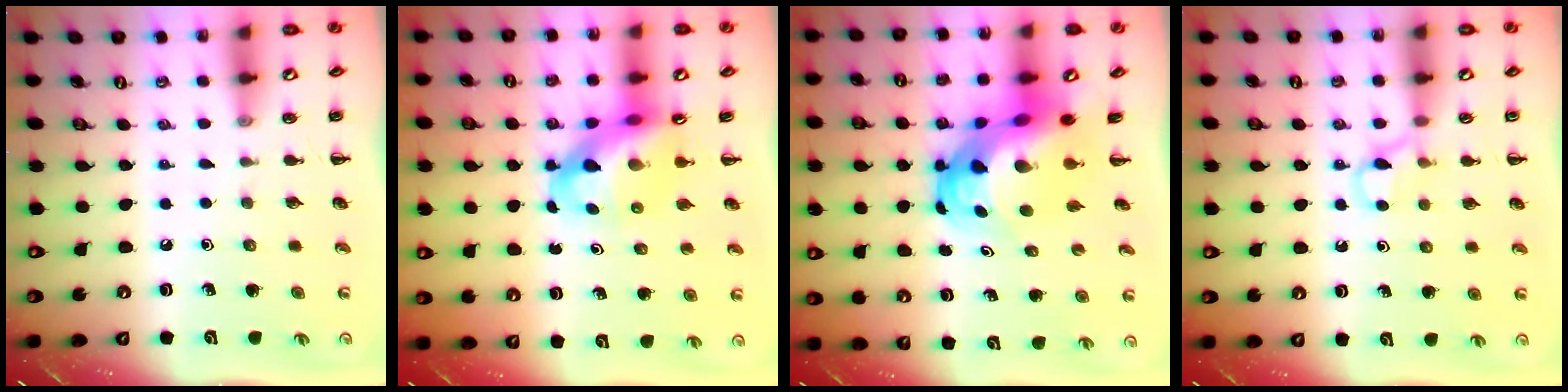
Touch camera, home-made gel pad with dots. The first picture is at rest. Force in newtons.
{"total": 11.6, "press": 11.1, "slide": 3.6}
{"total": 9.0, "press": 8.7, "slide": 2.5}
{"total": 5.3, "press": 5.1, "slide": 1.6}